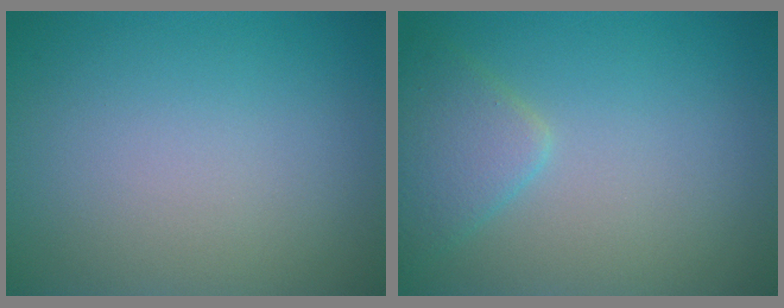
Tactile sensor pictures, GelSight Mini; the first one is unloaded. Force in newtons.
{"total": 2.9, "press": 2.9, "slide": 0.0}